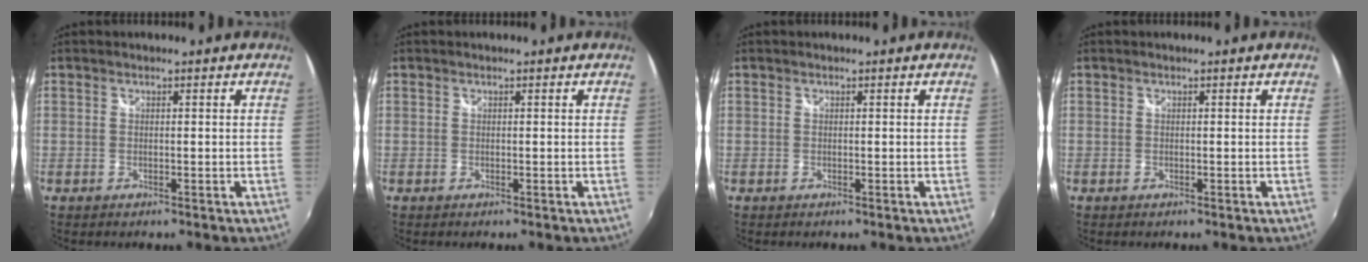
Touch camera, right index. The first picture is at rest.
{"total": 0.0}
{"total": 0.0}
{"total": 0.0}